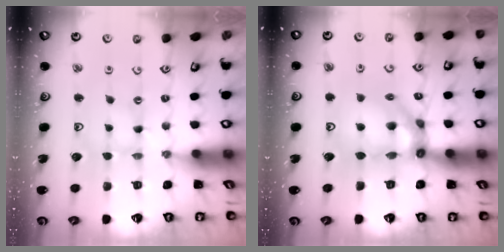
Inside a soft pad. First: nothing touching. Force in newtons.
{"total": 12.2, "press": 12.1, "slide": 1.8}